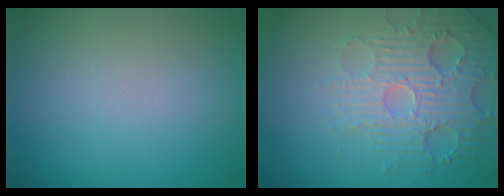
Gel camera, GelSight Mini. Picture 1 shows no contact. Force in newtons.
{"total": 4.9, "press": 4.4, "slide": 2.3}